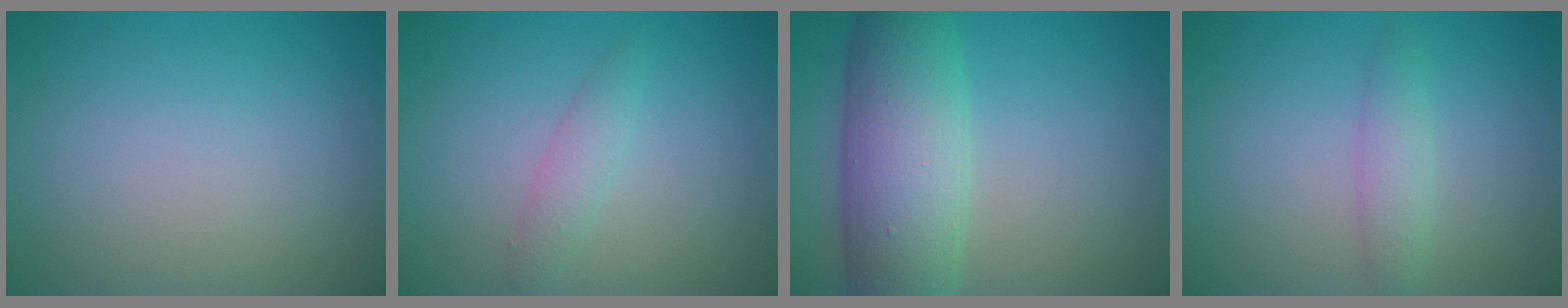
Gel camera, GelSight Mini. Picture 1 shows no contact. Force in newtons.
{"total": 1.7, "press": 1.7, "slide": 0.1}
{"total": 8.7, "press": 8.7, "slide": 0.2}
{"total": 1.8, "press": 1.8, "slide": 0.0}